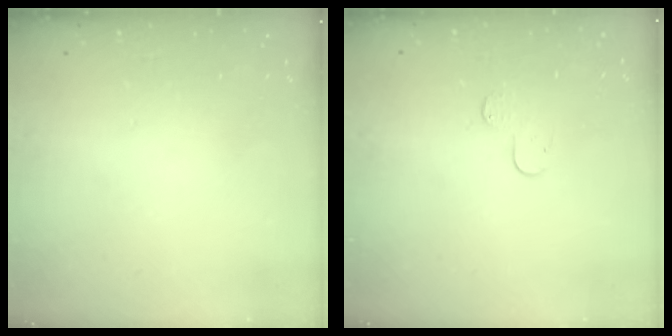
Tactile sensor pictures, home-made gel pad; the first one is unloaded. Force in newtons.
{"total": 3.9, "press": 3.9, "slide": 0.4}